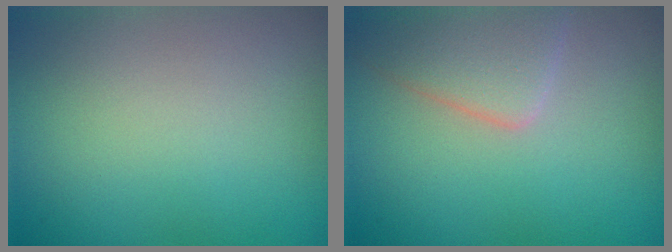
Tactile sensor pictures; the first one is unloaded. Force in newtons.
{"total": 3.7, "press": 3.7, "slide": 0.3}